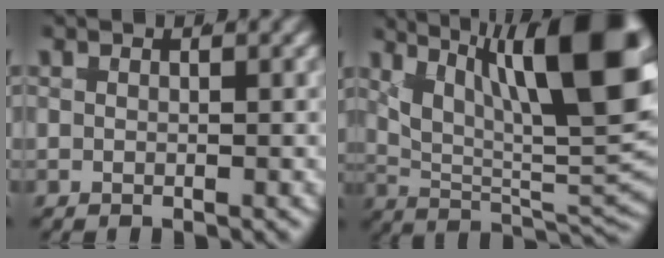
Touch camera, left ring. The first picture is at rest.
{"total": 17.2, "force": [3.8, 8.9, 14.2], "torque": [-0.189, 0.001, 0.046]}